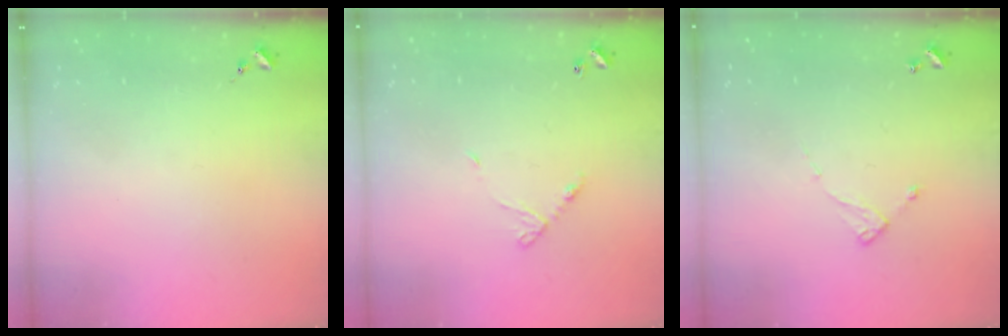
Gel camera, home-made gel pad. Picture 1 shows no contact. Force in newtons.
{"total": 6.2, "press": 6.2, "slide": 0.4}
{"total": 6.4, "press": 6.4, "slide": 0.4}